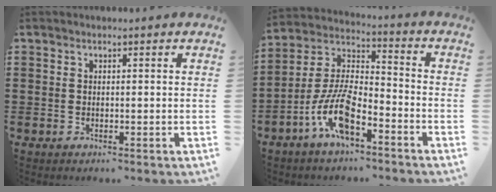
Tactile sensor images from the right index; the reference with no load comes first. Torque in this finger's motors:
{"motor_torque": [2.14, 0.00, 1.05, 0.21]}